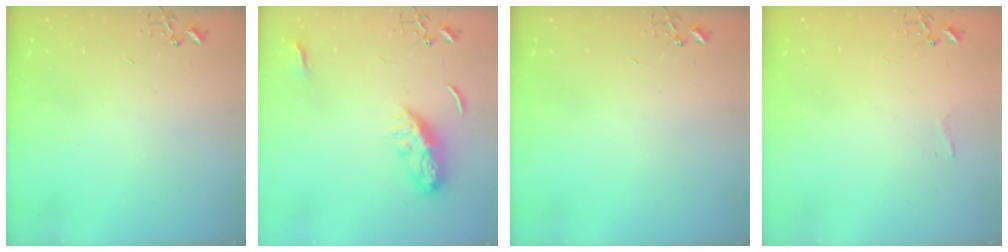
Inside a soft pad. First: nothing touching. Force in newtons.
{"total": 8.7, "press": 8.7, "slide": 0.4}
{"total": 0.0}
{"total": 3.4, "press": 3.4, "slide": 0.4}